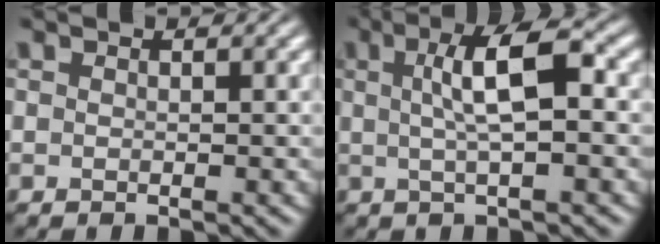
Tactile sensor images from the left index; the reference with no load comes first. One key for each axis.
{"total": 5.3, "fx": 0.8, "fy": 1.3, "fz": 5.1, "tx": -0.085, "ty": 0.013, "tz": 0.014}